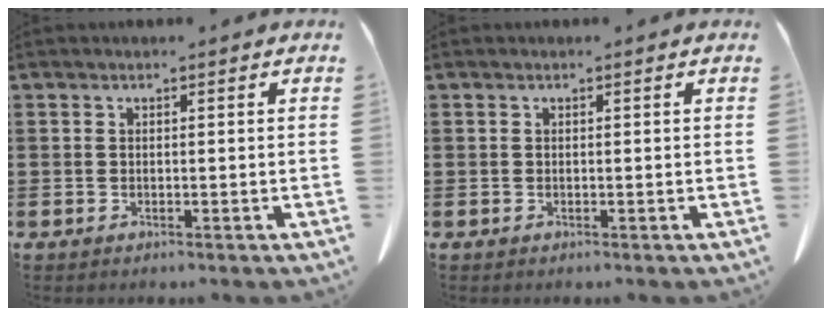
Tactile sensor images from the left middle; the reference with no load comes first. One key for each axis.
{"total": 0.0}